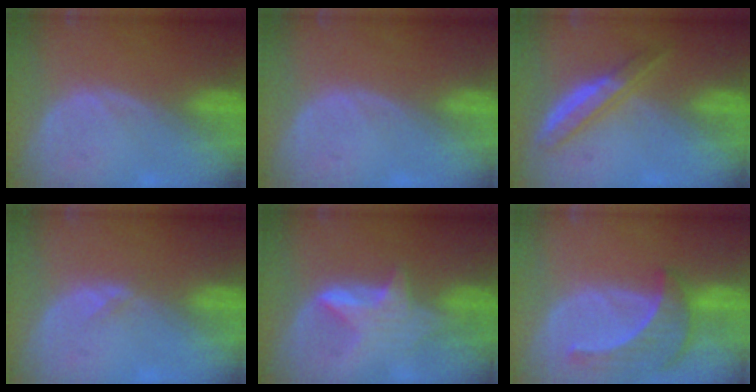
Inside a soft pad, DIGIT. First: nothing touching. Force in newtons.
{"total": 0.0}
{"total": 5.2, "press": 5.1, "slide": 0.9}
{"total": 1.1, "press": 0.8, "slide": 0.7}
{"total": 5.6, "press": 5.5, "slide": 1.1}
{"total": 7.8, "press": 7.5, "slide": 2.4}